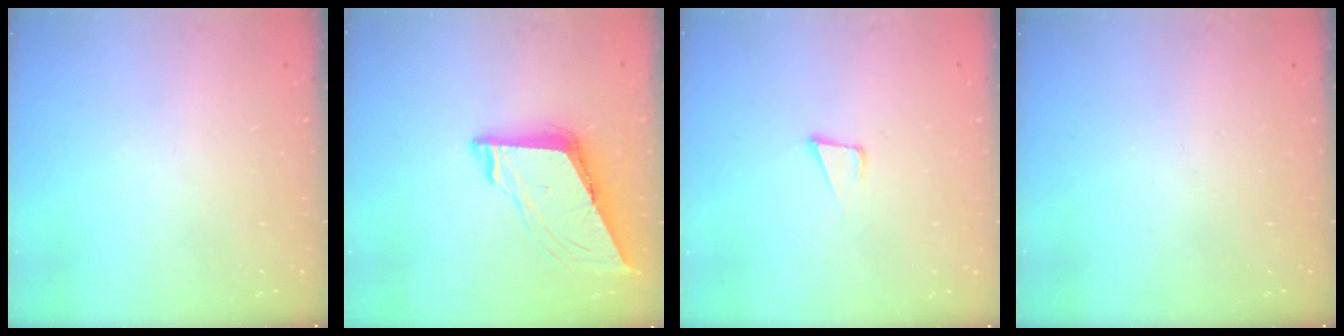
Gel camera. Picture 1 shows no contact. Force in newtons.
{"total": 8.4, "press": 8.4, "slide": 0.6}
{"total": 4.2, "press": 2.8, "slide": 3.1}
{"total": 0.0}